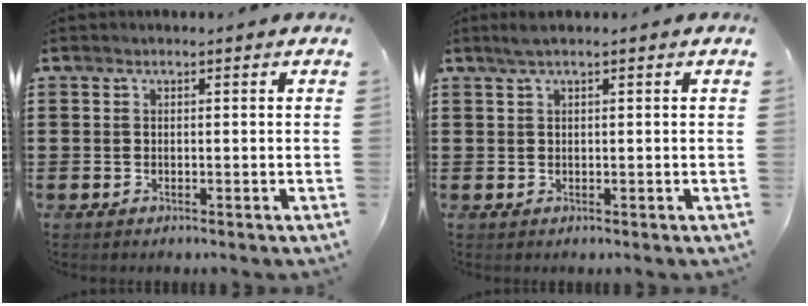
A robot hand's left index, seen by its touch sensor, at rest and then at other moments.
{"total": 1.5, "force": [0.8, 0.0, 1.2], "torque": [-0.025, 0.001, 0.014]}